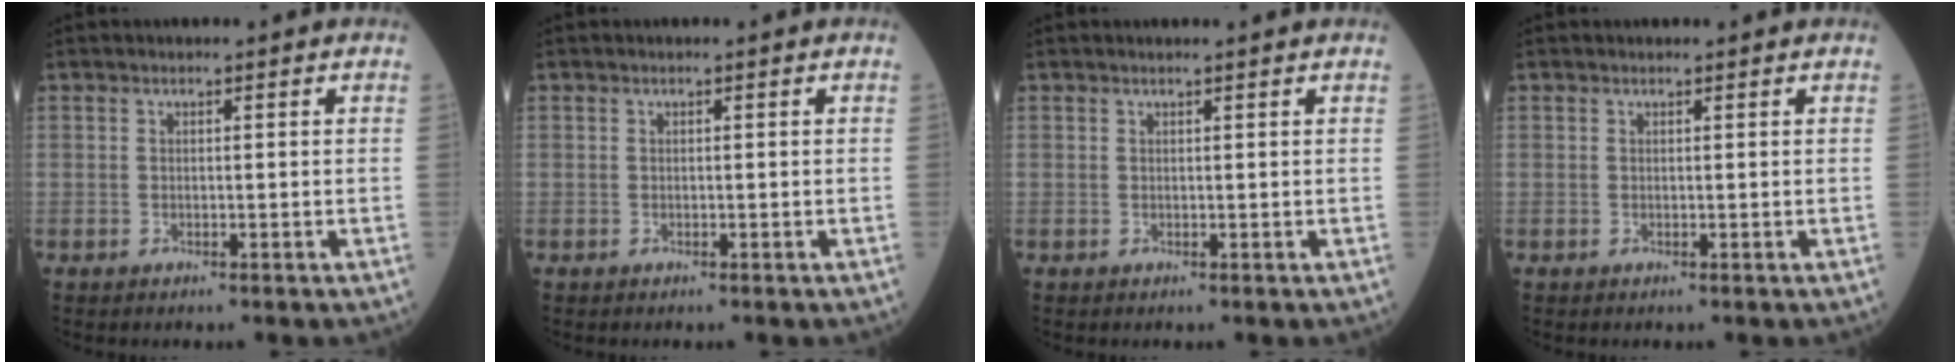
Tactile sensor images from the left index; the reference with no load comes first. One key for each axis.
{"total": 0.0}
{"total": 1.7, "fx": 1.6, "fy": -0.1, "fz": 0.6, "tx": -0.010, "ty": 0.005, "tz": 0.017}
{"total": 0.7, "fx": 0.7, "fy": 0.2, "fz": 0.1, "tx": -0.008, "ty": 0.002, "tz": 0.006}